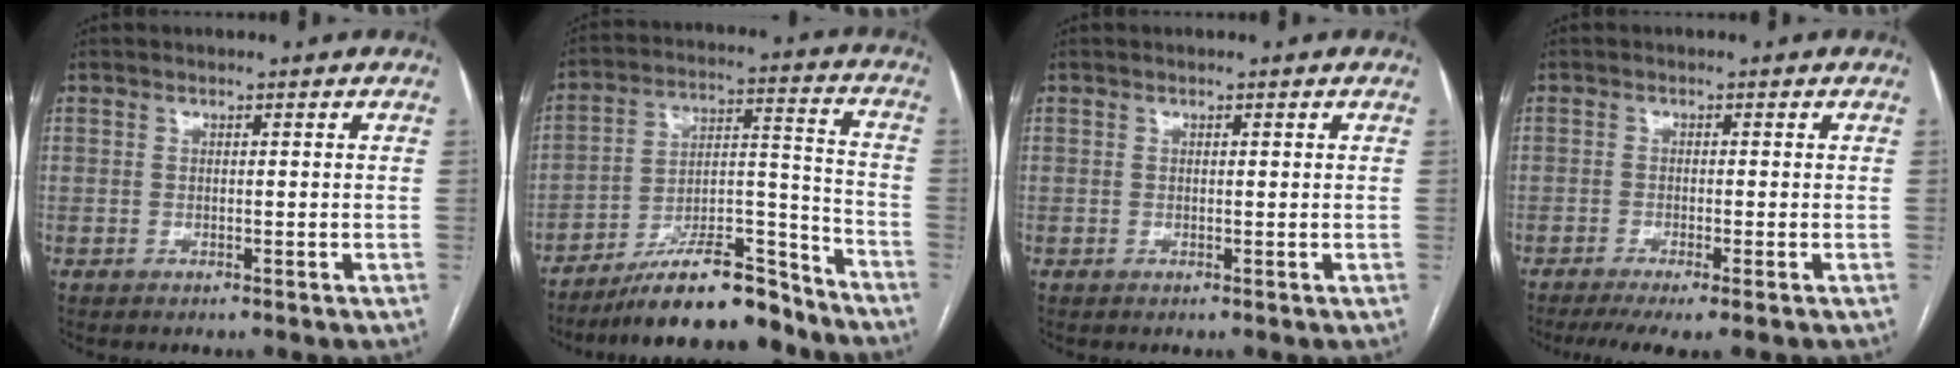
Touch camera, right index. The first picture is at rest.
{"total": 17.1, "force": [-14.9, 3.5, 7.7], "torque": [-0.124, 0.036, -0.251]}
{"total": 0.0}
{"total": 5.5, "force": [-3.9, 0.2, 3.9], "torque": [-0.060, -0.010, -0.063]}